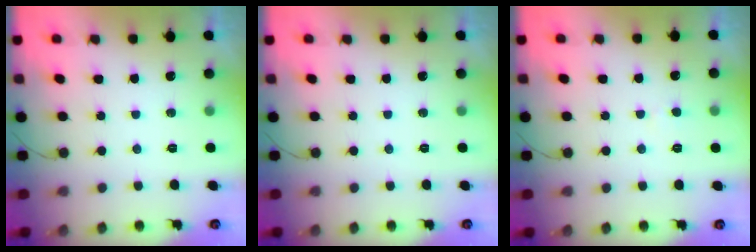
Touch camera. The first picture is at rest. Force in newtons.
{"total": 0.0}
{"total": 2.6, "press": 2.6, "slide": 0.2}